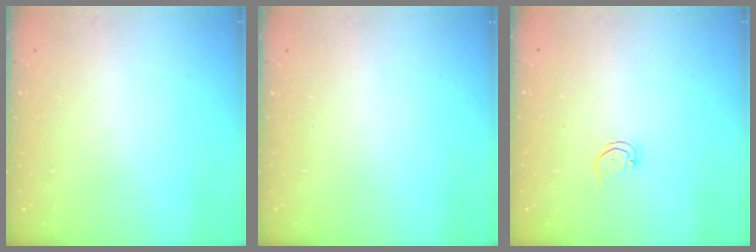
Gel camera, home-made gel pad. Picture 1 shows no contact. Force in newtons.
{"total": 0.0}
{"total": 1.8, "press": 1.7, "slide": 0.2}